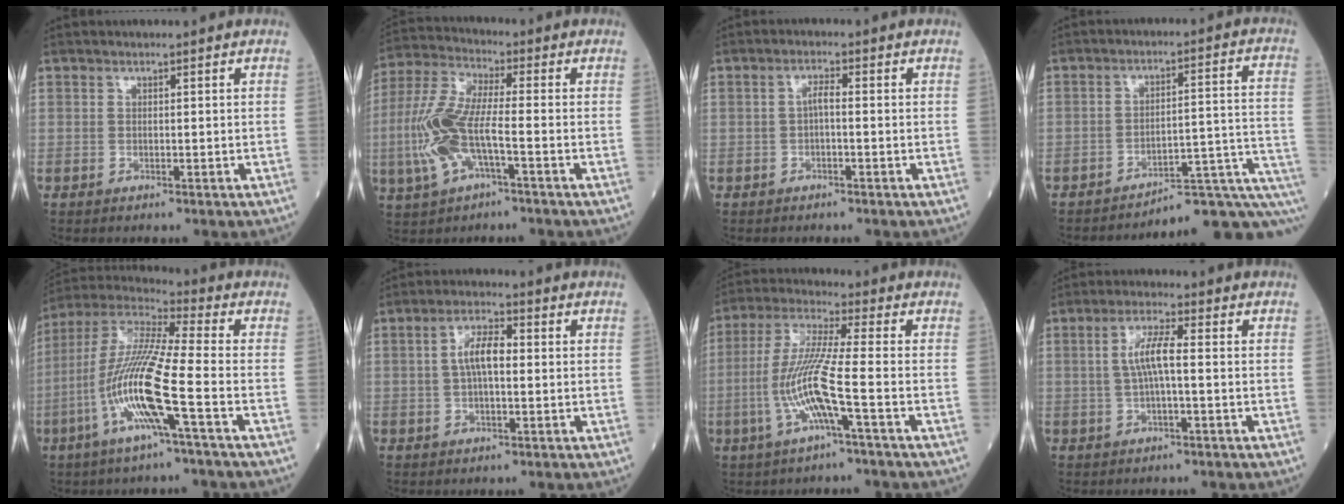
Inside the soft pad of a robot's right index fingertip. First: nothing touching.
{"total": 11.2, "force": [-2.9, 2.9, 10.4], "torque": [-0.245, 0.004, -0.057]}
{"total": 2.0, "force": [-0.3, 0.4, 1.9], "torque": [-0.034, 0.005, -0.006]}
{"total": 11.2, "force": [-9.3, 1.3, 6.0], "torque": [-0.055, 0.058, -0.122]}
{"total": 15.1, "force": [-4.7, 0.2, 14.3], "torque": [-0.302, -0.003, -0.102]}
{"total": 5.3, "force": [0.4, 1.8, 5.0], "torque": [-0.100, 0.014, 0.005]}
{"total": 10.2, "force": [-3.0, -0.3, 9.8], "torque": [-0.207, 0.000, -0.063]}
{"total": 5.0, "force": [0.1, 0.6, 4.9], "torque": [-0.101, 0.011, 0.003]}